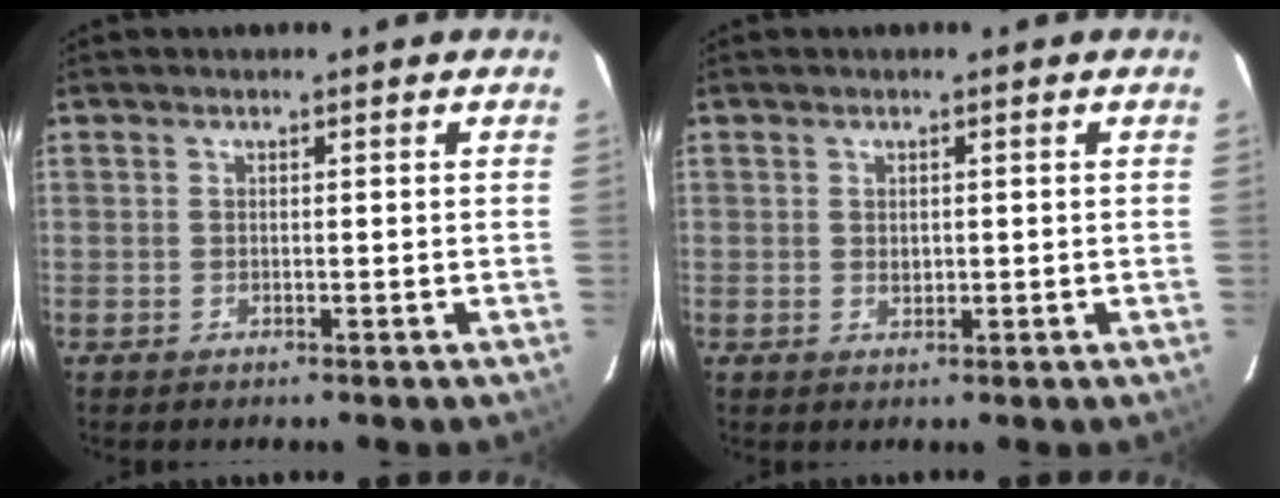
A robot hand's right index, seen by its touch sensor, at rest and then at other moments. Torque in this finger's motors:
{"motor_torque": [0.05, -0.02, 0.02, 0.02]}